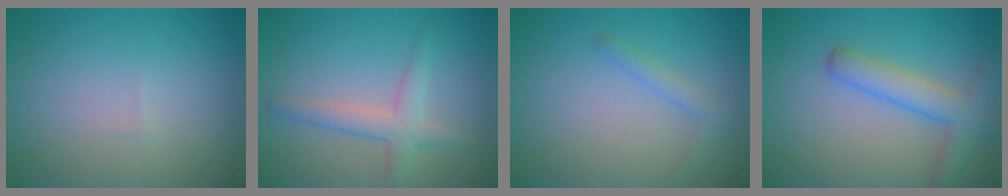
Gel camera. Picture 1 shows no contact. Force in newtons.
{"total": 1.9, "press": 1.8, "slide": 0.3}
{"total": 1.2, "press": 1.2, "slide": 0.1}
{"total": 4.3, "press": 4.3, "slide": 0.2}